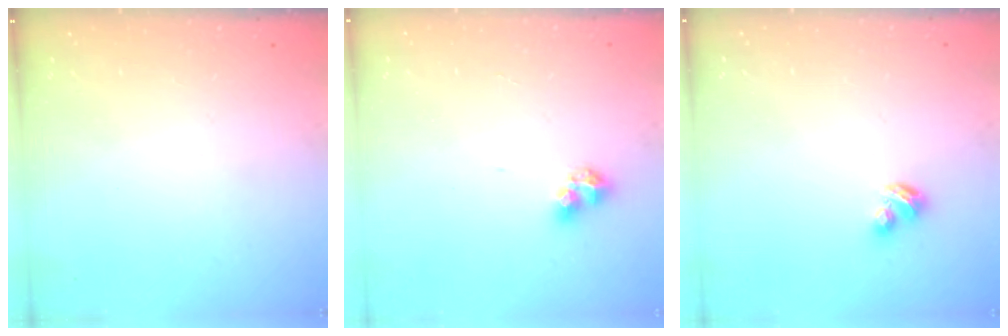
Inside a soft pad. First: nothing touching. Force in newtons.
{"total": 6.7, "press": 6.7, "slide": 0.9}
{"total": 2.9, "press": 2.8, "slide": 0.5}